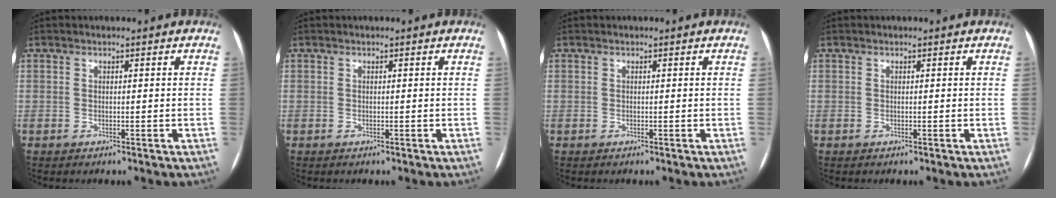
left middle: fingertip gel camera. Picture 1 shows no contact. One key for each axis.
{"total": 0.0}
{"total": 0.0}
{"total": 0.0}